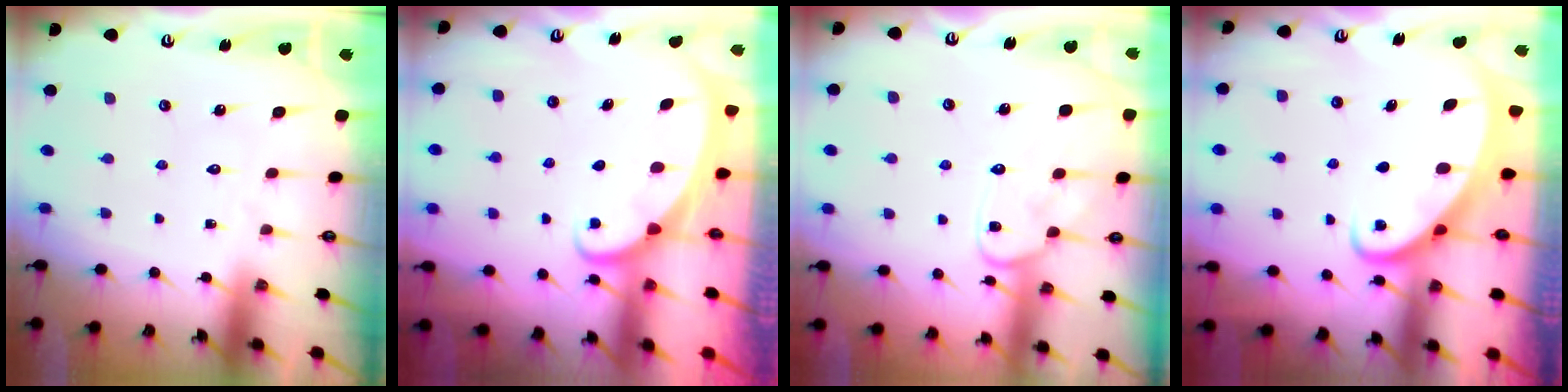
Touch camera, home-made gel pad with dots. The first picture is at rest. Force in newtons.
{"total": 1.7, "press": 1.7, "slide": 0.1}
{"total": 11.8, "press": 11.8, "slide": 1.0}
{"total": 2.3, "press": 2.3, "slide": 0.3}